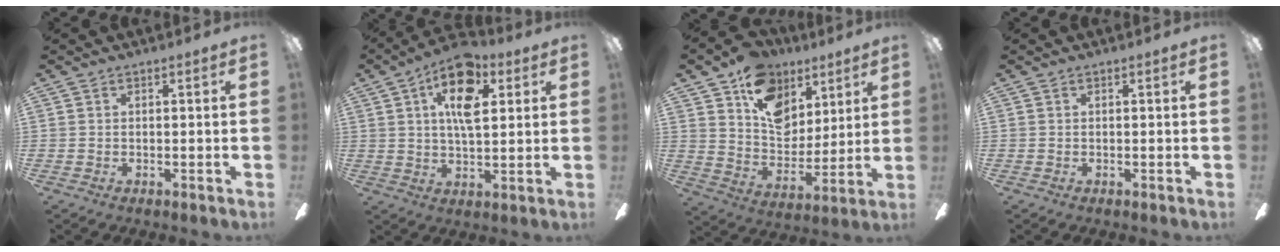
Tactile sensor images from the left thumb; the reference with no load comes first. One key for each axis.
{"total": 14.4, "fx": 6.0, "fy": 7.4, "fz": 10.8, "tx": -0.165, "ty": -0.002, "tz": 0.102}
{"total": 16.5, "fx": 9.1, "fy": 11.8, "fz": 7.1, "tx": -0.115, "ty": -0.046, "tz": 0.175}
{"total": 0.0}